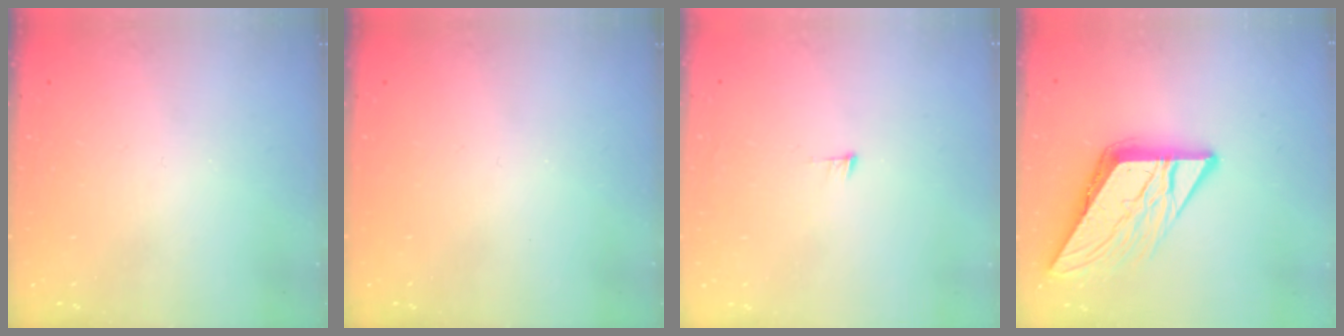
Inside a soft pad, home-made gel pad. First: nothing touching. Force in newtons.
{"total": 0.0}
{"total": 4.5, "press": 4.5, "slide": 0.3}
{"total": 11.5, "press": 11.4, "slide": 1.1}